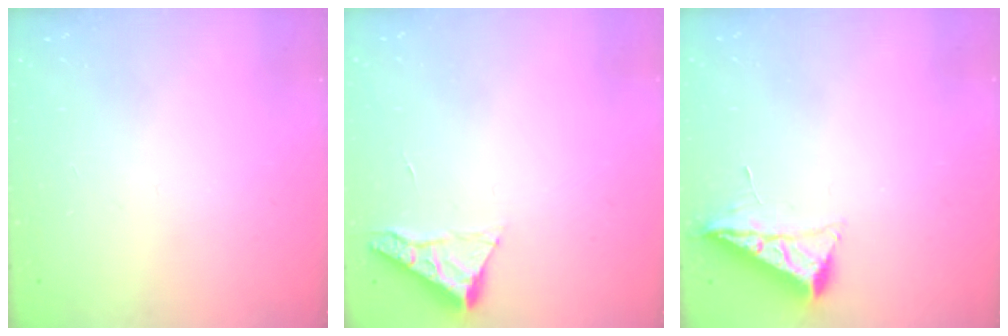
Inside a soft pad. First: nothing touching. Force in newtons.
{"total": 5.3, "press": 5.3, "slide": 0.5}
{"total": 6.8, "press": 6.8, "slide": 0.9}